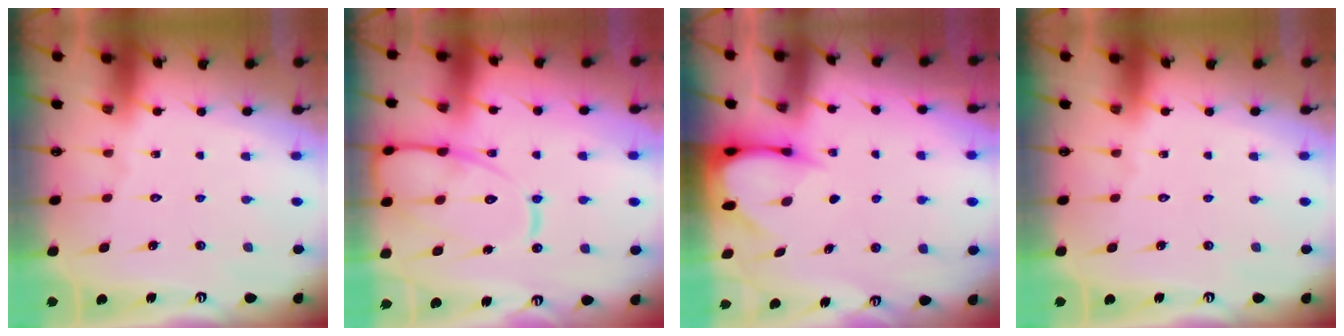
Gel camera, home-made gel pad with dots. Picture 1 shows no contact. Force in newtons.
{"total": 15.7, "press": 15.7, "slide": 1.4}
{"total": 3.6, "press": 3.6, "slide": 0.3}
{"total": 0.0}